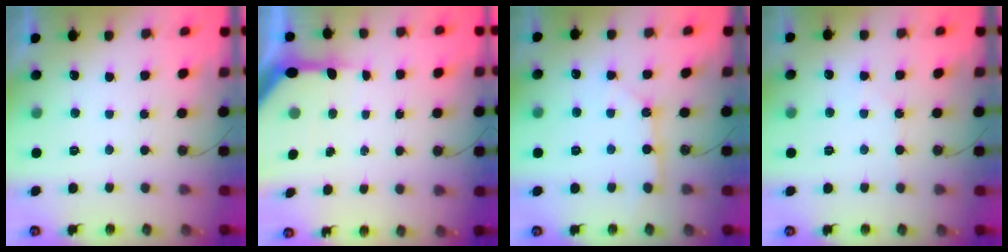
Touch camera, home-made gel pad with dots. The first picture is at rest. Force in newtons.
{"total": 9.1, "press": 9.1, "slide": 1.0}
{"total": 2.8, "press": 2.7, "slide": 0.3}
{"total": 4.4, "press": 4.3, "slide": 0.6}